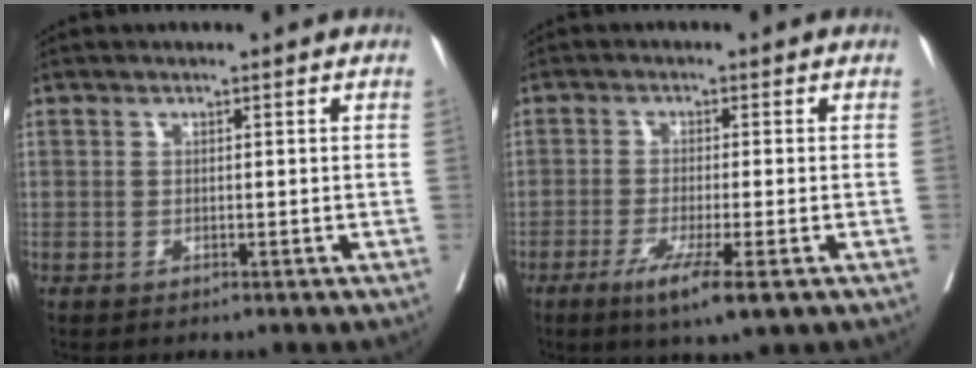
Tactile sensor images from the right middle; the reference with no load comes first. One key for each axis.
{"total": 6.5, "fx": -3.4, "fy": 0.0, "fz": 5.5, "tx": -0.096, "ty": -0.019, "tz": -0.057}